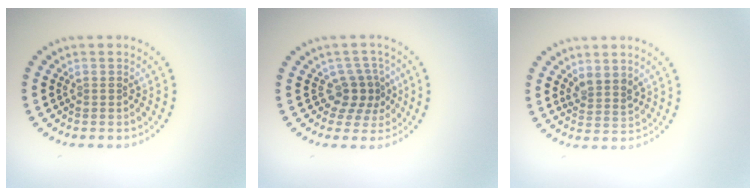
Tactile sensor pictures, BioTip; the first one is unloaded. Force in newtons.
{"total": 2.9, "press": 2.1, "slide": 1.9}
{"total": 2.0, "press": 1.7, "slide": 1.0}